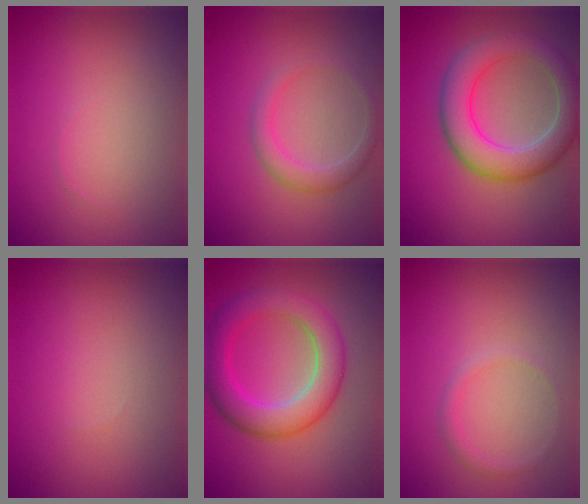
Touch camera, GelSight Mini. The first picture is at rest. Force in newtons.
{"total": 2.2, "press": 2.2, "slide": 0.1}
{"total": 6.5, "press": 6.5, "slide": 0.7}
{"total": 0.0}
{"total": 6.1, "press": 6.1, "slide": 0.3}
{"total": 1.0, "press": 1.0, "slide": 0.0}